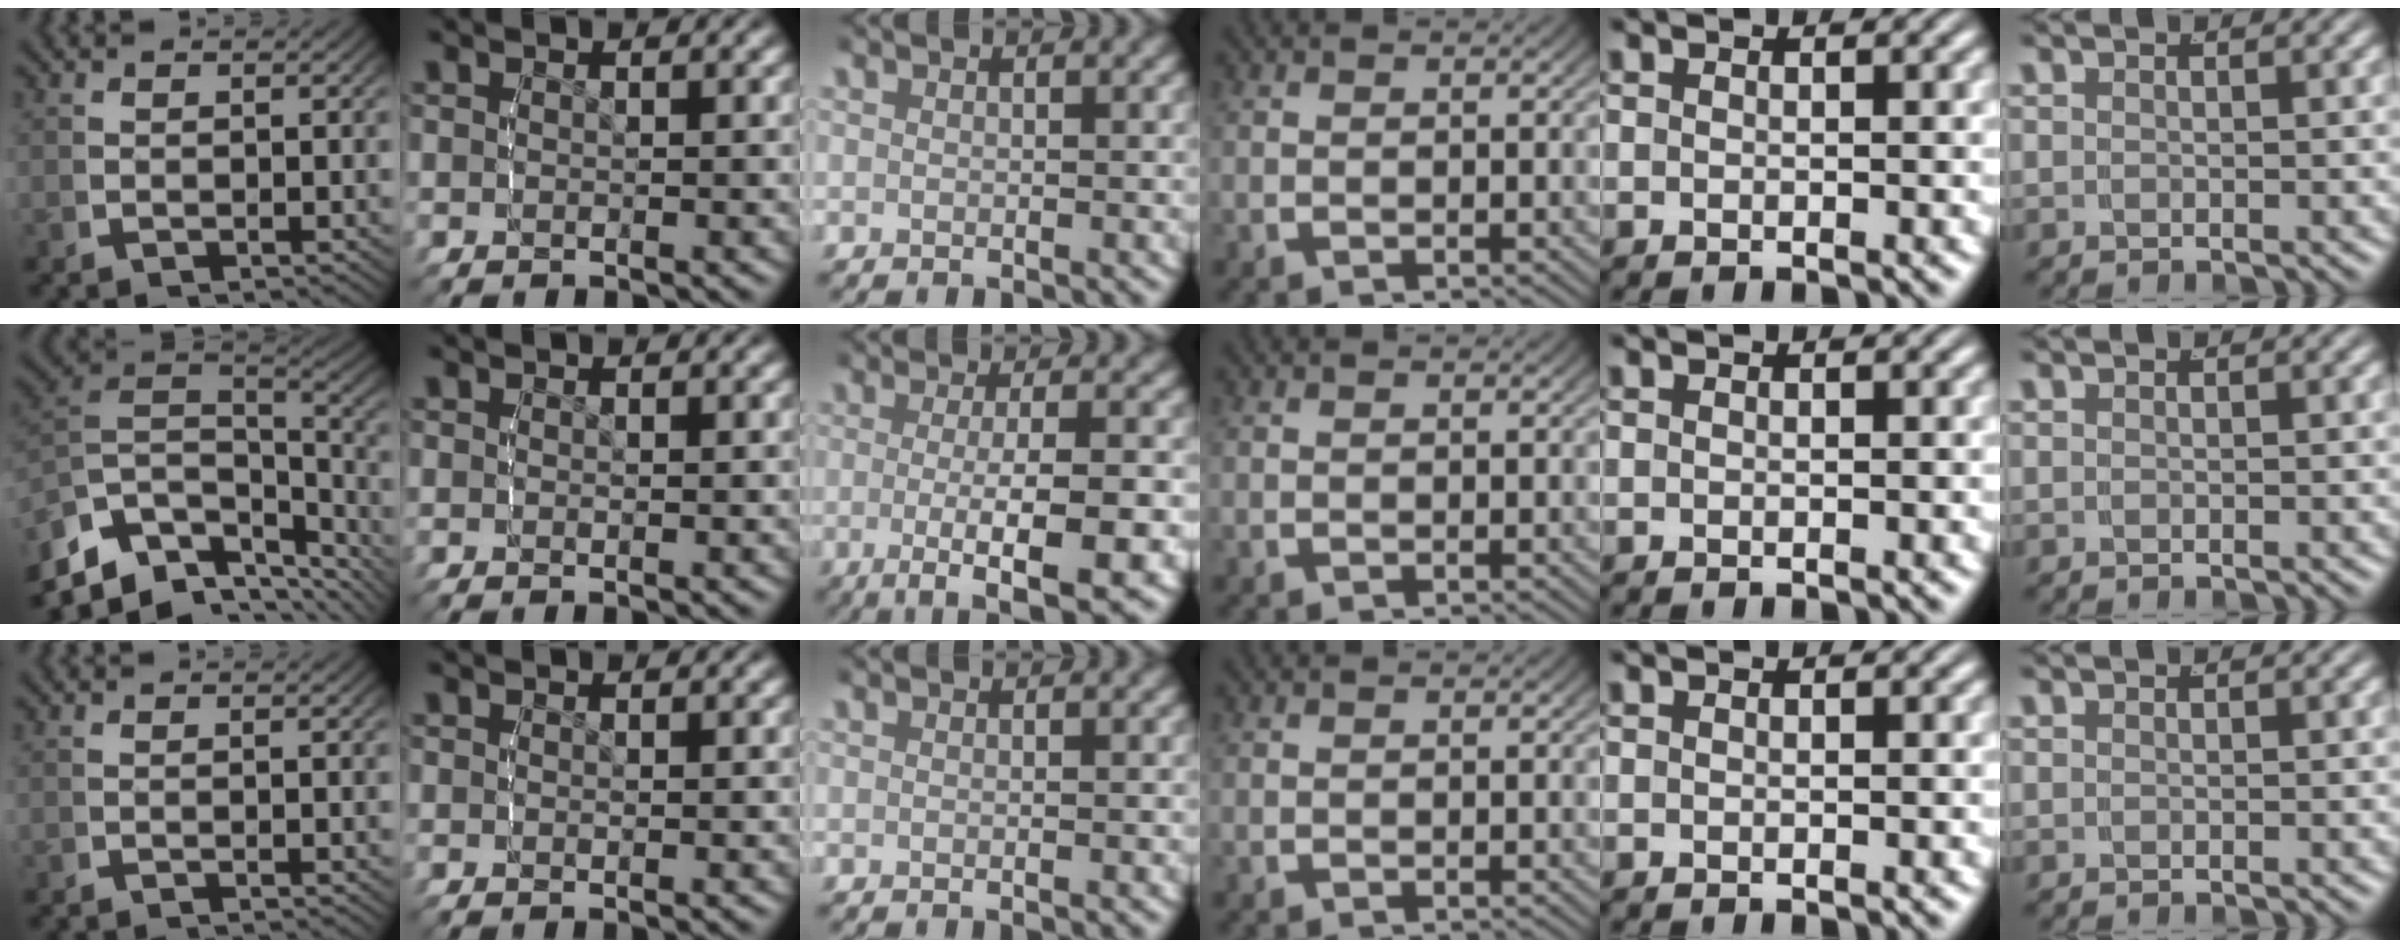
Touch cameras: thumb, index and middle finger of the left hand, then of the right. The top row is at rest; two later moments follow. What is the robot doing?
{"motion": "lift_and_place", "object": "bandage"}